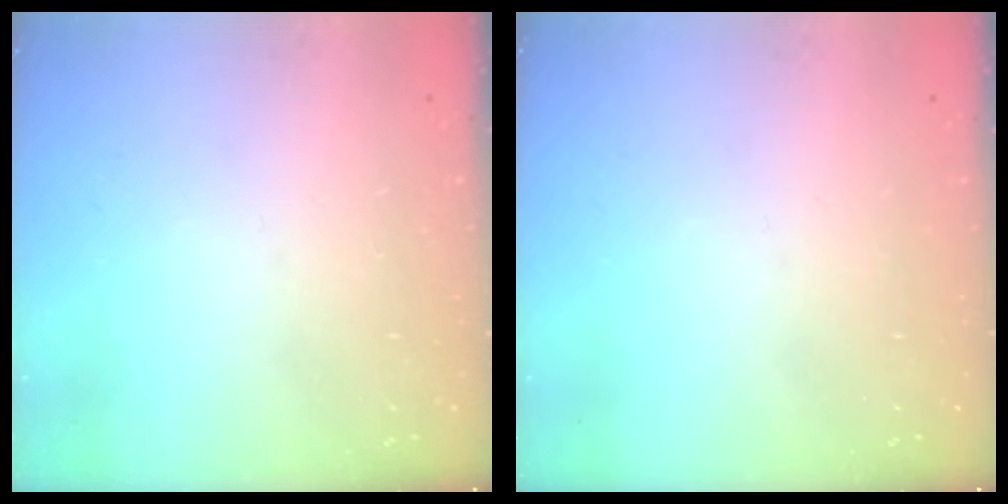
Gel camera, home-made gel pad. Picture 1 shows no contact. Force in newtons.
{"total": 0.0}